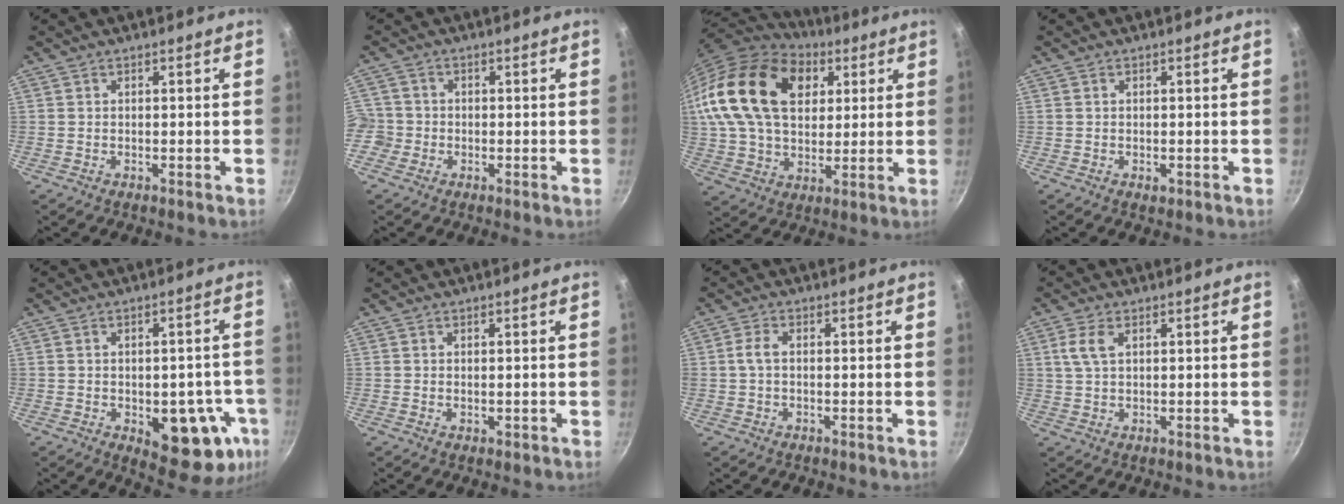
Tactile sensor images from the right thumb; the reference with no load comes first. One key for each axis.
{"total": 4.7, "fx": -1.5, "fy": 4.3, "fz": 1.2, "tx": -0.013, "ty": 0.017, "tz": -0.031}
{"total": 24.4, "fx": 7.8, "fy": 16.1, "fz": 16.6, "tx": -0.276, "ty": -0.001, "tz": 0.134}
{"total": 1.0, "fx": -0.3, "fy": 0.7, "fz": 0.7, "tx": -0.006, "ty": 0.000, "tz": -0.003}
{"total": 14.7, "fx": -4.4, "fy": 7.7, "fz": 11.7, "tx": -0.083, "ty": 0.006, "tz": -0.047}
{"total": 0.6, "fx": 0.0, "fy": 0.3, "fz": 0.5, "tx": -0.005, "ty": -0.001, "tz": 0.001}
{"total": 2.7, "fx": 0.0, "fy": 1.3, "fz": 2.4, "tx": -0.057, "ty": 0.008, "tz": -0.003}
{"total": 4.3, "fx": 1.6, "fy": 2.3, "fz": 3.3, "tx": -0.068, "ty": 0.002, "tz": 0.031}